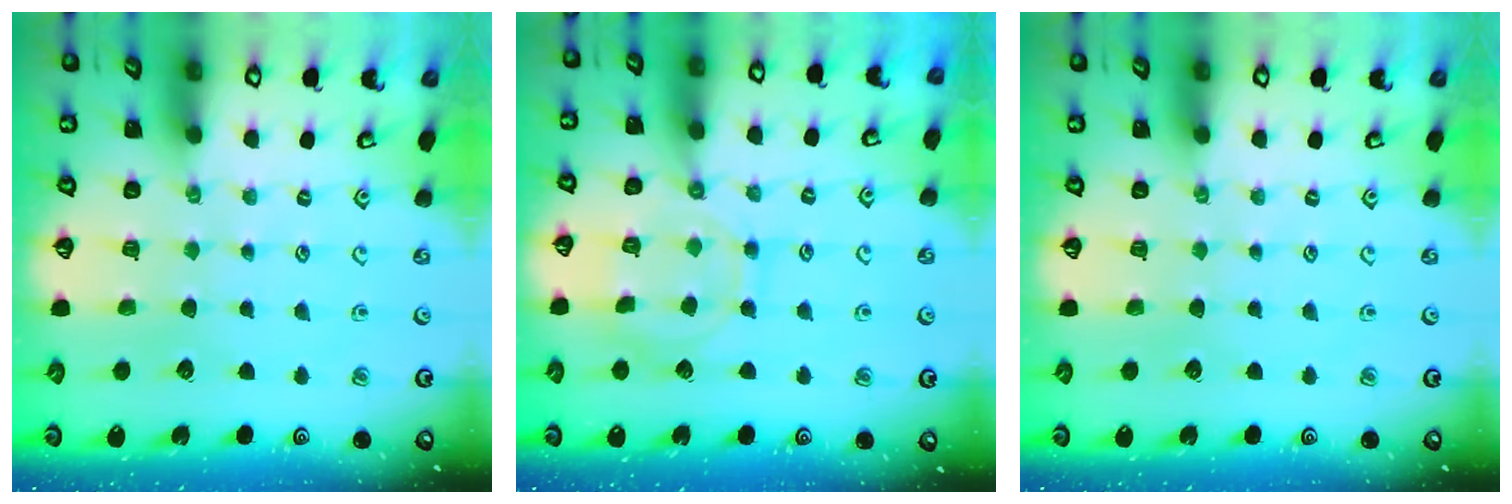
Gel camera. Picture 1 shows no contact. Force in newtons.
{"total": 10.7, "press": 10.7, "slide": 0.9}
{"total": 0.0}